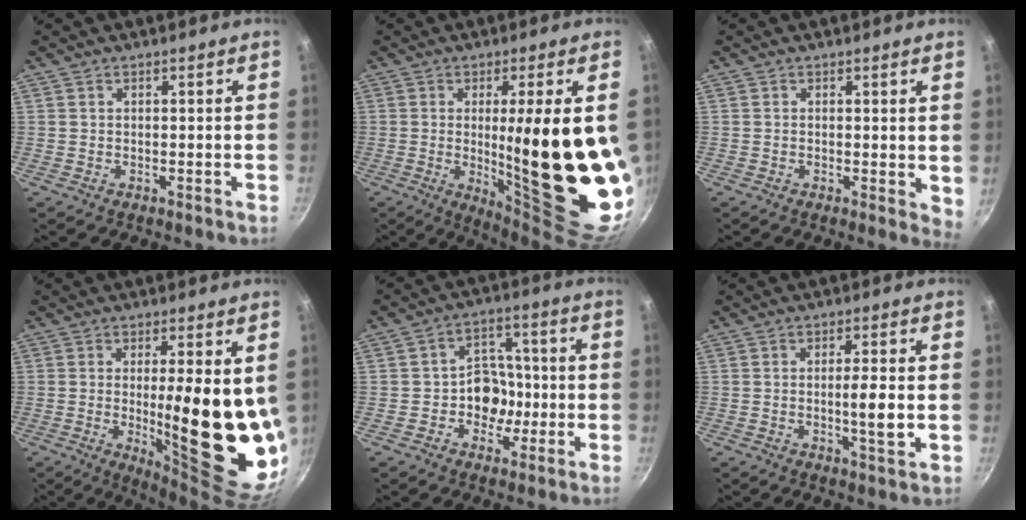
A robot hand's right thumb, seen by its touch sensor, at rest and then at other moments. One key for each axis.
{"total": 24.3, "fx": -0.1, "fy": 4.9, "fz": 23.8, "tx": -0.316, "ty": -0.035, "tz": 0.013}
{"total": 2.9, "fx": 0.4, "fy": 1.4, "fz": 2.6, "tx": -0.028, "ty": -0.006, "tz": 0.003}
{"total": 20.0, "fx": 0.7, "fy": 5.7, "fz": 19.2, "tx": -0.241, "ty": -0.038, "tz": 0.021}
{"total": 8.6, "fx": -1.9, "fy": 7.1, "fz": 4.4, "tx": -0.013, "ty": 0.026, "tz": -0.037}
{"total": 5.3, "fx": -0.6, "fy": 0.9, "fz": 5.2, "tx": -0.091, "ty": 0.001, "tz": -0.011}